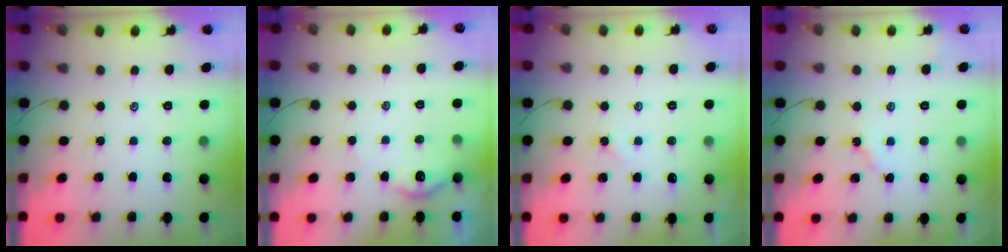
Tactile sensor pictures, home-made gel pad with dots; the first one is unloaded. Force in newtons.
{"total": 3.8, "press": 3.7, "slide": 0.4}
{"total": 2.2, "press": 2.2, "slide": 0.4}
{"total": 2.7, "press": 2.7, "slide": 0.3}